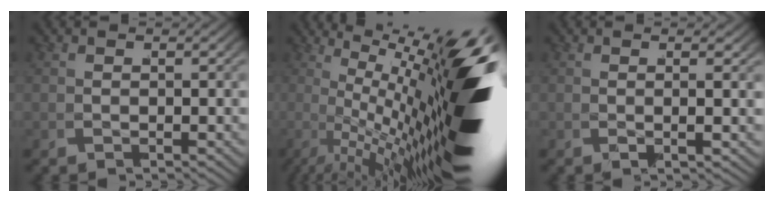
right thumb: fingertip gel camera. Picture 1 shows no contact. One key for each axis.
{"total": 20.2, "fx": -0.9, "fy": 8.7, "fz": 18.2, "tx": -0.235, "ty": -0.033, "tz": 0.003}
{"total": 1.8, "fx": 0.8, "fy": -0.4, "fz": 1.6, "tx": -0.024, "ty": 0.005, "tz": 0.008}